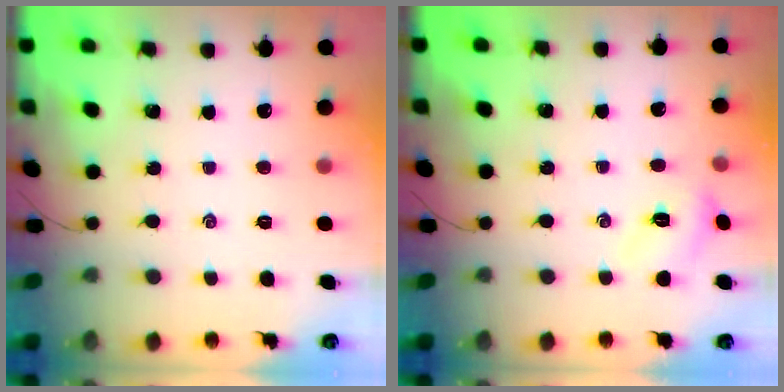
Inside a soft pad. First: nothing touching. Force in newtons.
{"total": 4.0, "press": 3.9, "slide": 1.0}